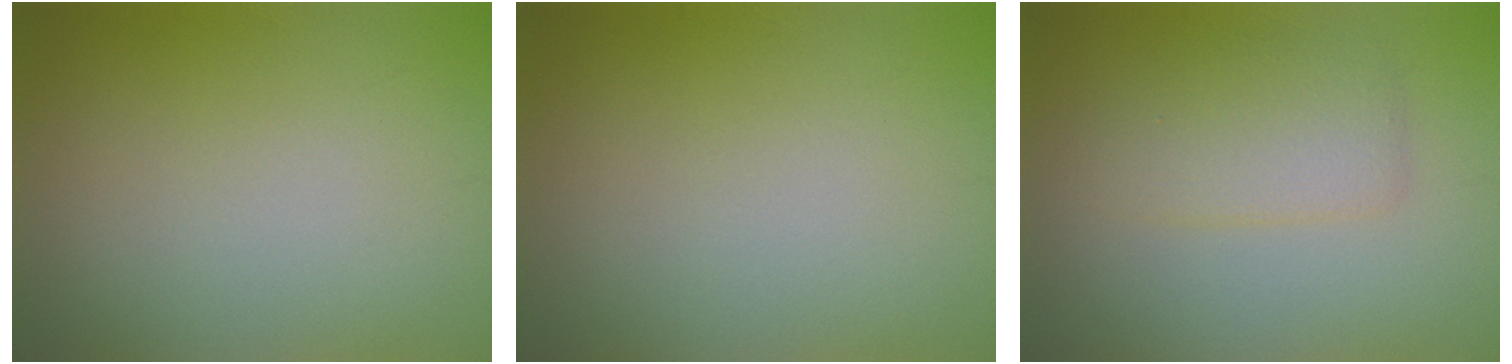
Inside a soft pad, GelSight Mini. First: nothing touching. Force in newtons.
{"total": 0.0}
{"total": 3.0, "press": 3.0, "slide": 0.1}